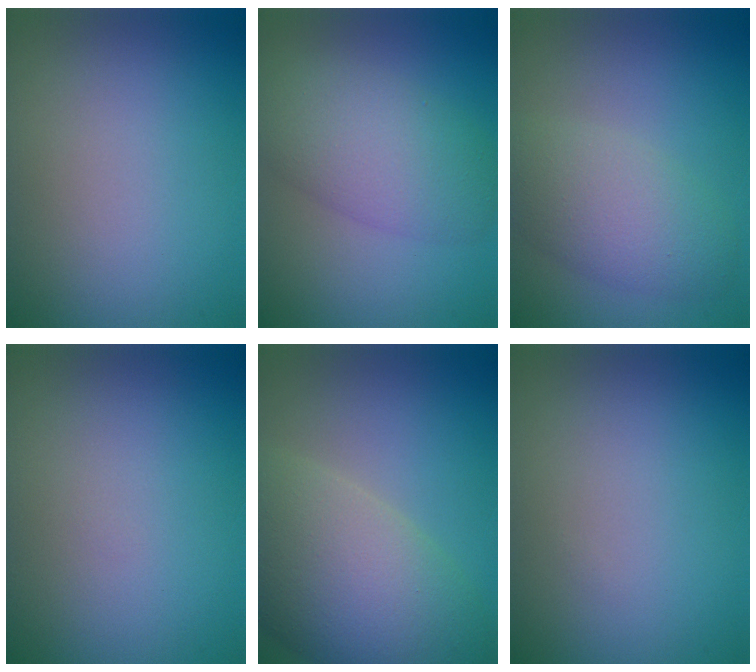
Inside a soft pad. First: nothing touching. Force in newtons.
{"total": 6.2, "press": 6.2, "slide": 0.1}
{"total": 4.9, "press": 4.9, "slide": 0.4}
{"total": 0.0}
{"total": 10.8, "press": 10.8, "slide": 0.6}
{"total": 0.0}